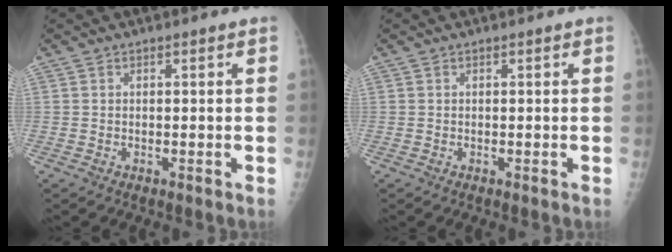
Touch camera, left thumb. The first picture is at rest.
{"total": 0.0}